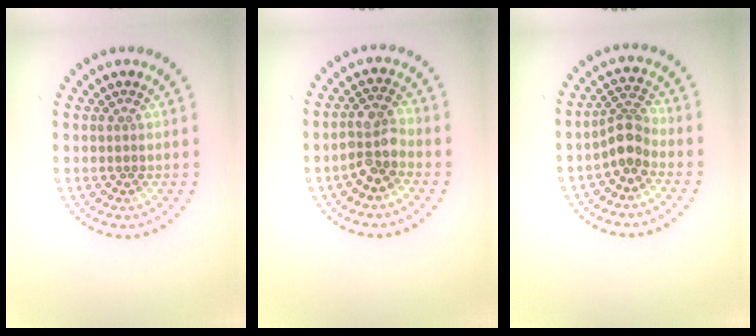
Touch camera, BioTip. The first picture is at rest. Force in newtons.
{"total": 3.0, "press": 2.7, "slide": 1.2}
{"total": 2.8, "press": 2.1, "slide": 1.8}